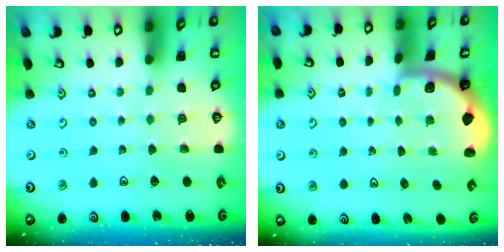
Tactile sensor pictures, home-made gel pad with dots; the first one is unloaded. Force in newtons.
{"total": 1.6, "press": 1.6, "slide": 0.1}